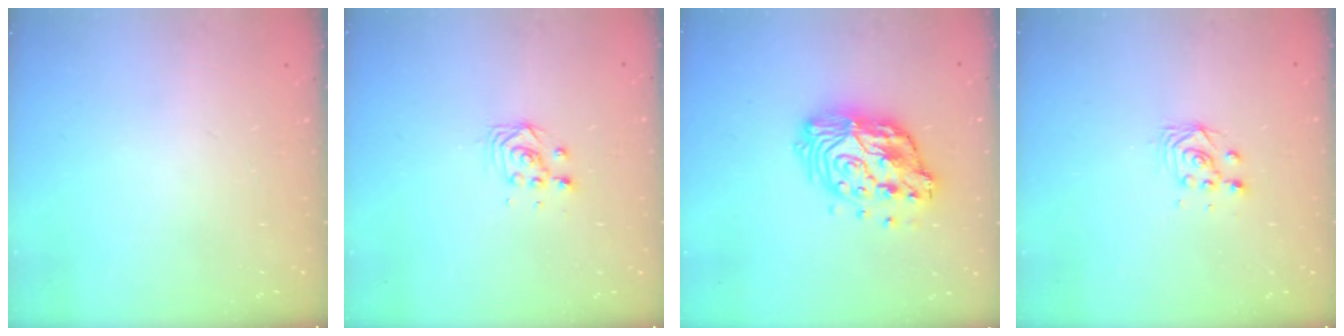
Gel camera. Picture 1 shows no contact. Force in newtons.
{"total": 4.6, "press": 4.5, "slide": 0.2}
{"total": 15.5, "press": 15.5, "slide": 1.3}
{"total": 2.8, "press": 2.5, "slide": 1.3}